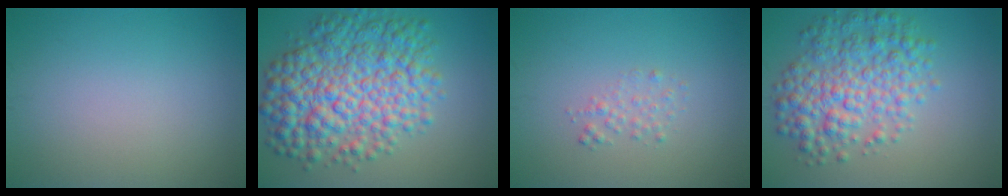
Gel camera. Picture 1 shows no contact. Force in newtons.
{"total": 10.3, "press": 10.3, "slide": 0.1}
{"total": 1.2, "press": 1.2, "slide": 0.0}
{"total": 6.5, "press": 6.5, "slide": 0.1}